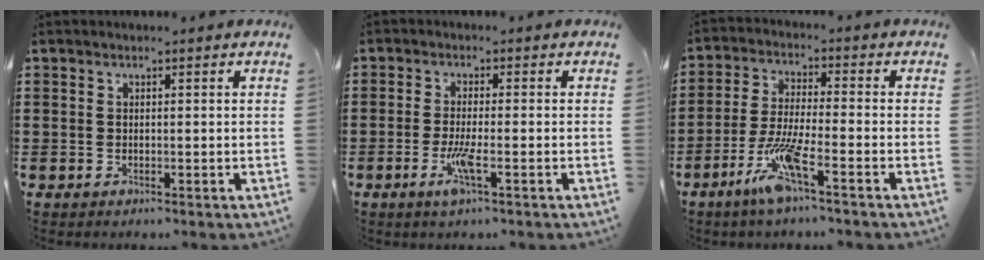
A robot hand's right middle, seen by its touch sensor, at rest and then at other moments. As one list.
[{"total": 4.2, "force": [-1.8, 0.2, 3.8], "torque": [-0.084, -0.017, -0.037]}, {"total": 7.8, "force": [-4.6, 1.0, 6.2], "torque": [-0.139, -0.012, -0.090]}]